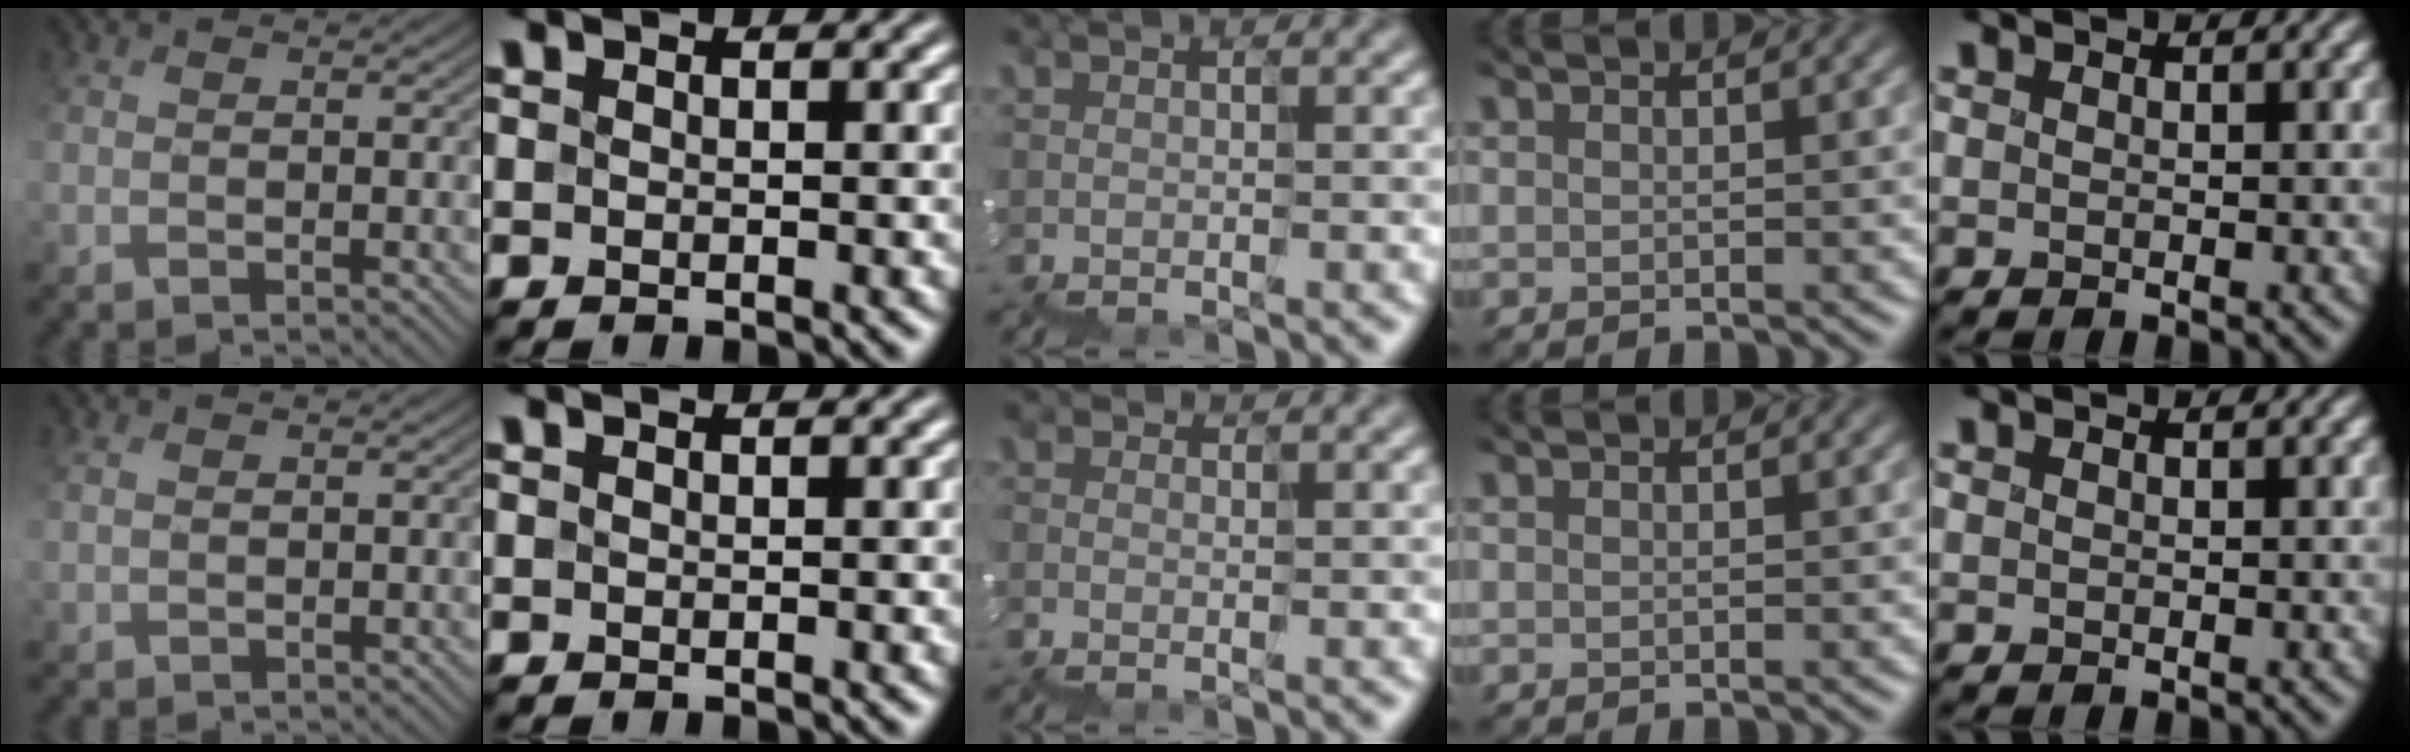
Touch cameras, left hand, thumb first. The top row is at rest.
{"thumb": {"total": 1.4, "force": [1.2, -0.1, -0.6], "torque": [0.012, 0.007, 0.027]}, "middle": {"total": 1.2, "force": [-0.6, -0.5, -0.9], "torque": [0.000, -0.013, -0.012]}}